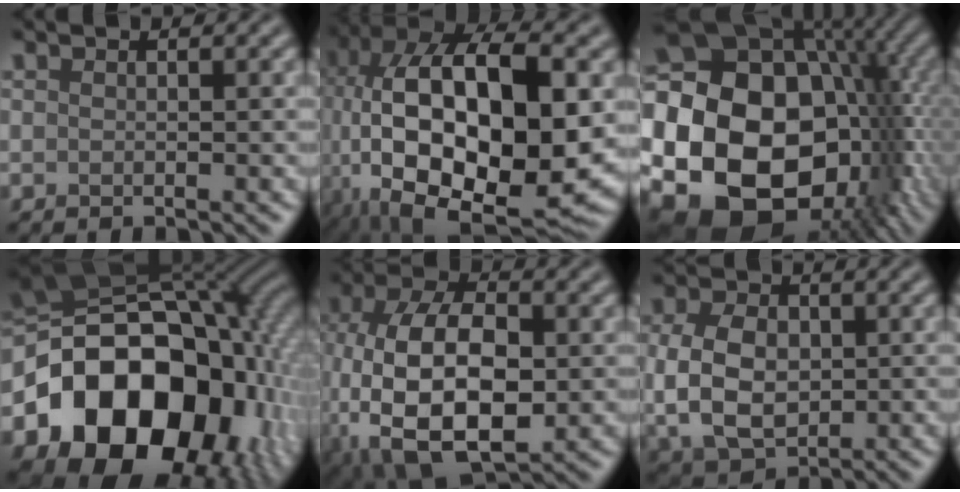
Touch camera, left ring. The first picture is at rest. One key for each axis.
{"total": 18.8, "fx": -0.7, "fy": 9.7, "fz": 16.1, "tx": -0.263, "ty": 0.017, "tz": -0.005}
{"total": 23.7, "fx": -3.2, "fy": 18.6, "fz": 14.3, "tx": -0.249, "ty": -0.008, "tz": -0.081}
{"total": 18.6, "fx": -5.0, "fy": 13.8, "fz": 11.3, "tx": -0.176, "ty": -0.024, "tz": -0.076}
{"total": 13.0, "fx": -2.6, "fy": 7.3, "fz": 10.4, "tx": -0.216, "ty": -0.011, "tz": -0.048}
{"total": 7.1, "fx": -0.1, "fy": 5.0, "fz": 5.1, "tx": -0.109, "ty": -0.004, "tz": -0.004}